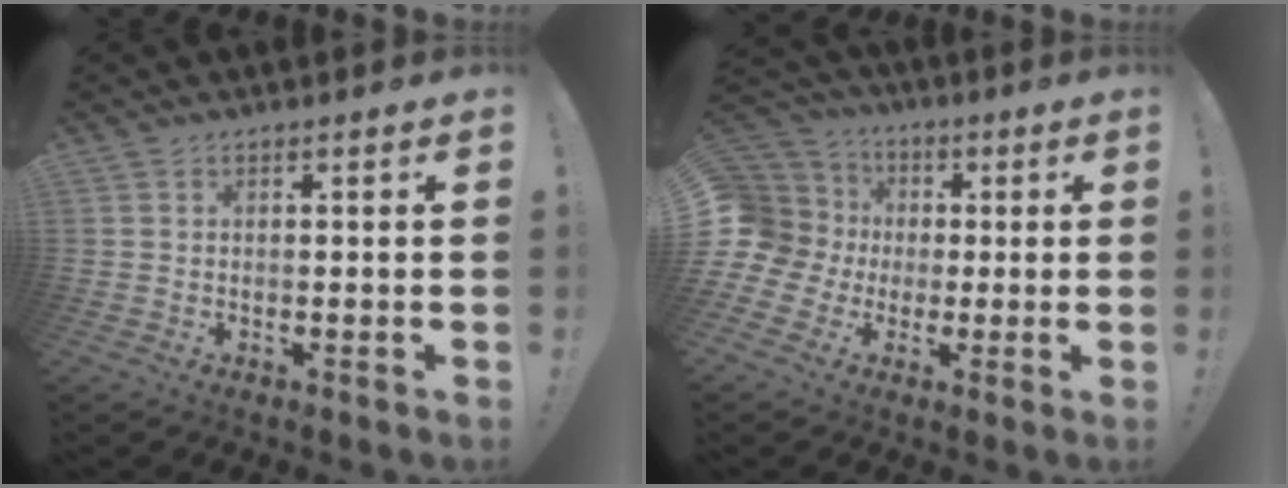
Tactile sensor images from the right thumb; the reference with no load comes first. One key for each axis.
{"total": 11.9, "fx": -0.5, "fy": 11.0, "fz": 4.6, "tx": -0.095, "ty": 0.004, "tz": 0.001}